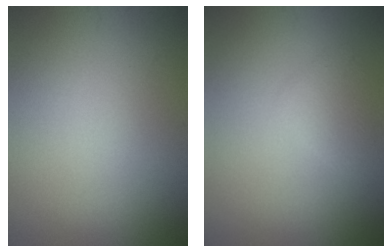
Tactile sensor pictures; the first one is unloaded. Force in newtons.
{"total": 1.7, "press": 1.7, "slide": 0.1}